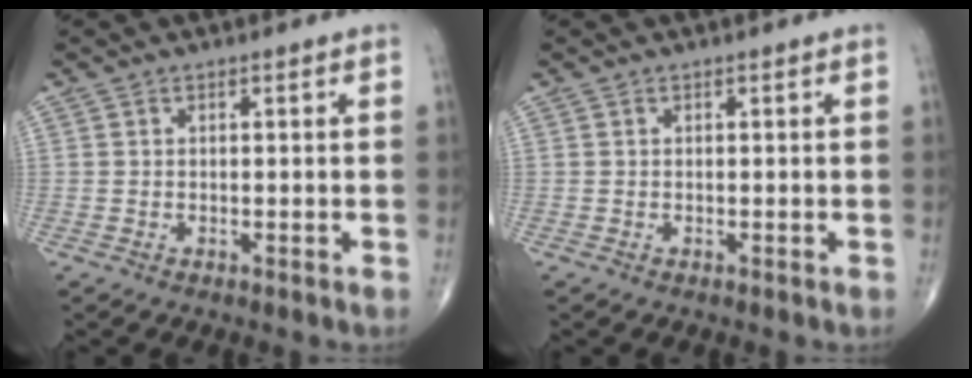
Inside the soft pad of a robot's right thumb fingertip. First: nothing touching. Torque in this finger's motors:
{"motor_torque": [0.06, -0.06, -0.02, -0.05, 0.00]}